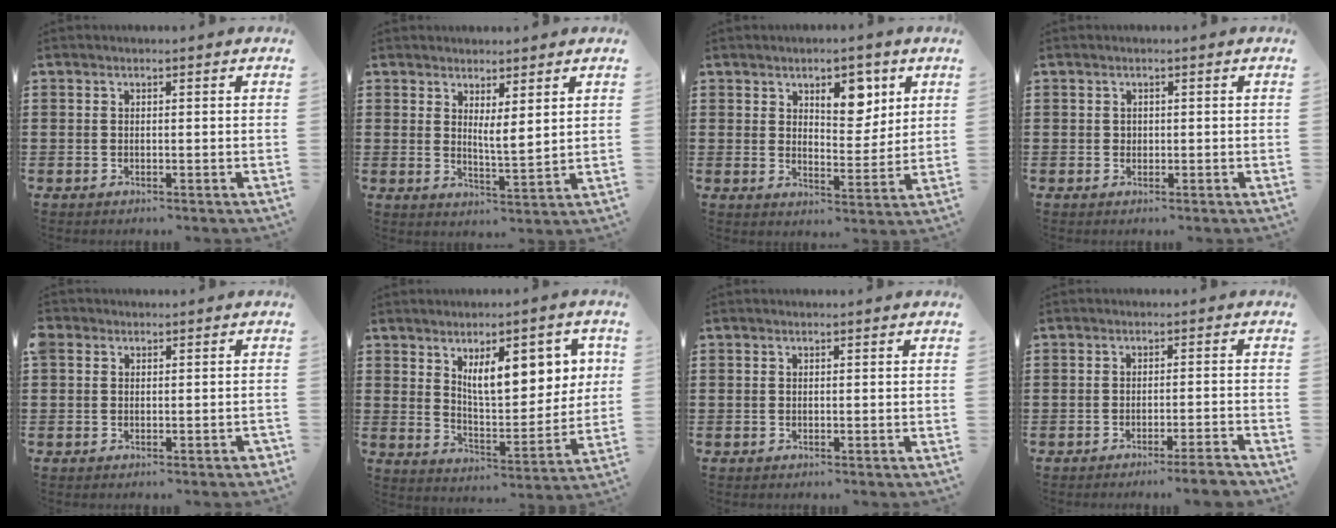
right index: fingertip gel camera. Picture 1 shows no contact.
{"total": 2.9, "force": [2.3, 0.3, 1.8], "torque": [-0.037, -0.006, 0.038]}
{"total": 6.9, "force": [4.0, 3.7, 4.2], "torque": [-0.065, -0.003, 0.065]}
{"total": 0.7, "force": [0.2, 0.6, 0.2], "torque": [-0.005, 0.004, 0.004]}
{"total": 1.4, "force": [-0.3, 1.3, 0.3], "torque": [-0.009, 0.004, -0.009]}
{"total": 10.4, "force": [4.6, 4.3, 8.2], "torque": [-0.130, -0.008, 0.073]}
{"total": 0.0}
{"total": 3.2, "force": [-2.7, -0.4, 1.6], "torque": [-0.026, -0.008, -0.051]}